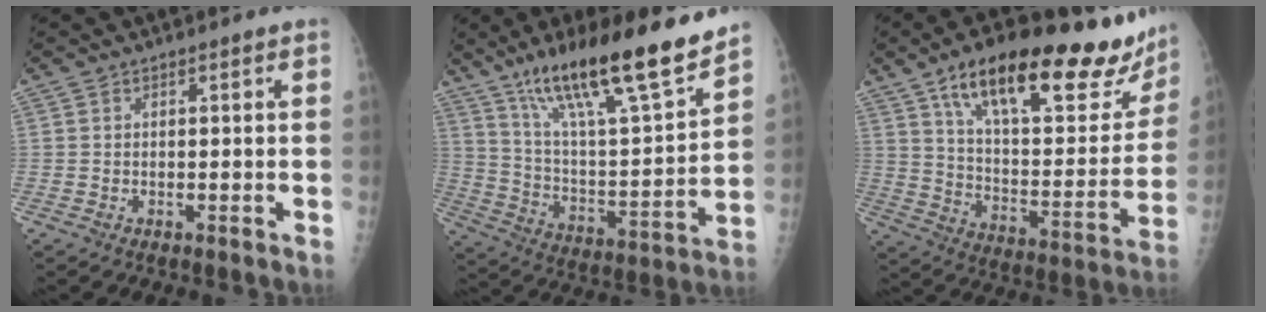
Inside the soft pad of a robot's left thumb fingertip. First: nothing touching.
{"total": 23.2, "force": [16.6, 3.8, 15.7], "torque": [-0.243, -0.069, 0.287]}
{"total": 31.3, "force": [20.5, 10.1, 21.3], "torque": [-0.281, -0.051, 0.312]}